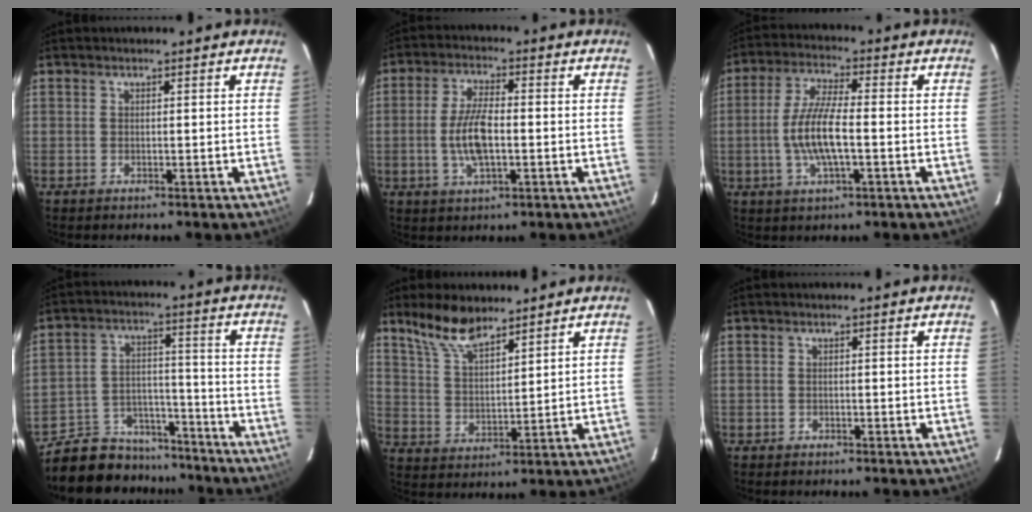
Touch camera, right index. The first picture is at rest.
{"total": 8.0, "force": [-1.4, 3.0, 7.3], "torque": [-0.150, 0.004, -0.027]}
{"total": 9.3, "force": [-1.9, 2.4, 8.8], "torque": [-0.176, -0.001, -0.039]}
{"total": 14.8, "force": [-12.4, 7.5, 3.2], "torque": [-0.085, 0.042, -0.179]}
{"total": 8.7, "force": [7.0, 2.7, 4.4], "torque": [-0.086, 0.010, 0.142]}
{"total": 0.8, "force": [-0.7, 0.4, -0.1], "torque": [-0.002, 0.003, -0.013]}